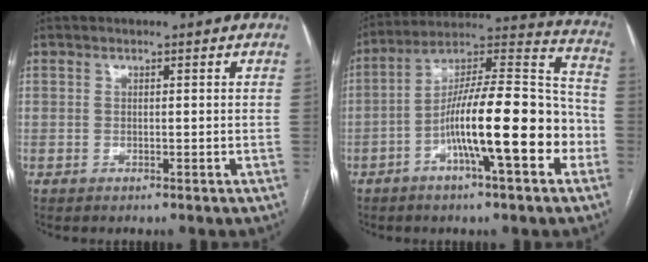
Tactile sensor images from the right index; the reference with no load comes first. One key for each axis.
{"total": 18.7, "fx": -5.7, "fy": 3.0, "fz": 17.5, "tx": -0.290, "ty": 0.019, "tz": -0.095}